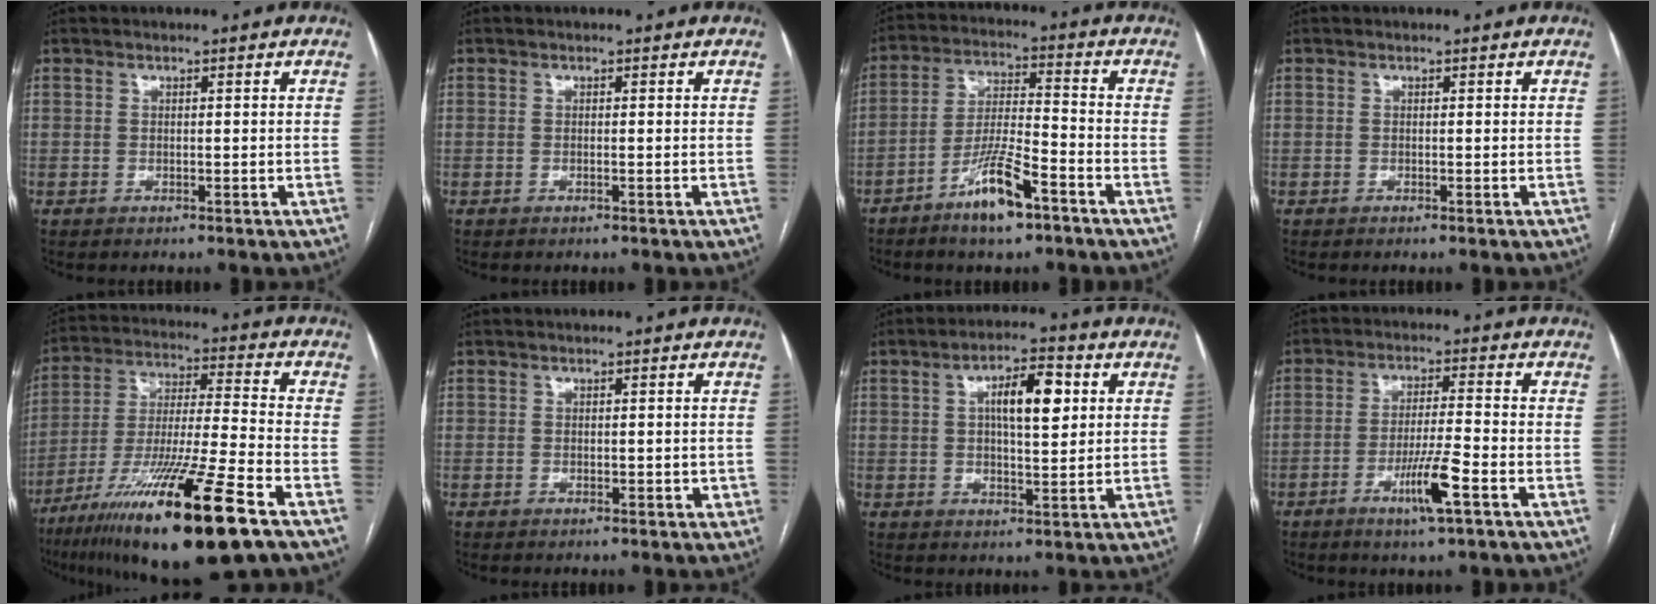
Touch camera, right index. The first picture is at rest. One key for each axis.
{"total": 0.0}
{"total": 9.5, "fx": -6.0, "fy": 1.5, "fz": 7.3, "tx": -0.143, "ty": -0.005, "tz": -0.110}
{"total": 0.0}
{"total": 21.8, "fx": -12.7, "fy": 0.5, "fz": 17.7, "tx": -0.312, "ty": -0.048, "tz": -0.224}
{"total": 1.2, "fx": 0.0, "fy": 0.9, "fz": 0.9, "tx": -0.011, "ty": 0.005, "tz": 0.003}
{"total": 8.2, "fx": 2.2, "fy": 2.5, "fz": 7.4, "tx": -0.123, "ty": 0.015, "tz": 0.035}
{"total": 7.2, "fx": -3.4, "fy": -0.2, "fz": 6.3, "tx": -0.117, "ty": -0.011, "tz": -0.061}